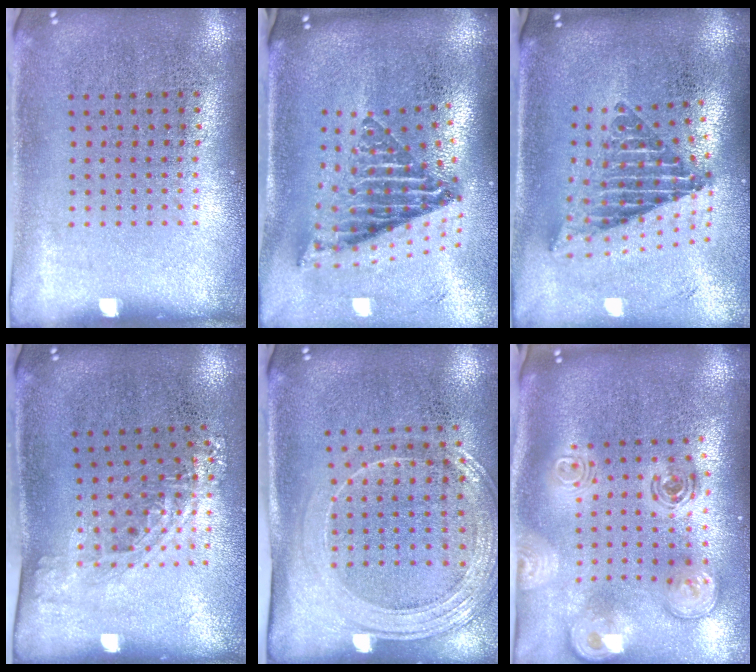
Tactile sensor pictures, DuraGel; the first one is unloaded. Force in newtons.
{"total": 2.6, "press": 1.6, "slide": 2.0}
{"total": 2.3, "press": 1.5, "slide": 1.7}
{"total": 1.4, "press": 1.0, "slide": 0.9}
{"total": 1.9, "press": 1.7, "slide": 0.9}
{"total": 3.1, "press": 2.1, "slide": 2.2}